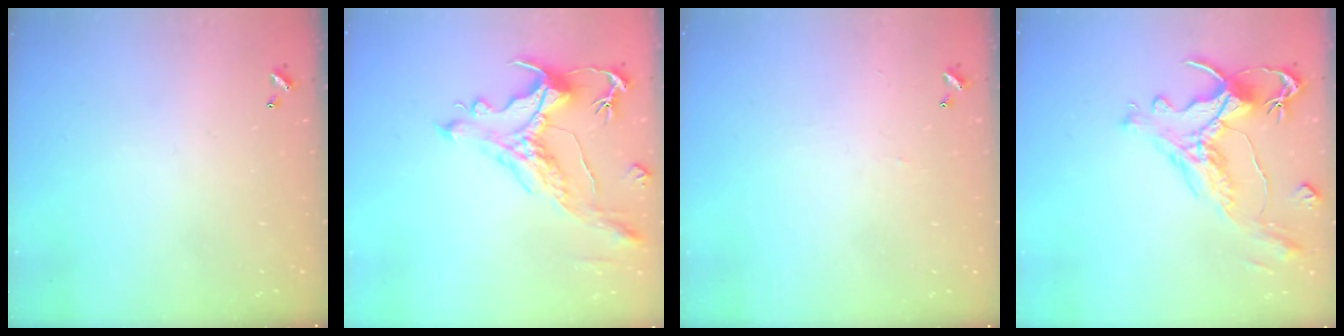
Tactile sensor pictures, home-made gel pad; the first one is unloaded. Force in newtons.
{"total": 1.7, "press": 0.9, "slide": 1.4}
{"total": 0.5, "press": 0.3, "slide": 0.4}
{"total": 1.8, "press": 1.2, "slide": 1.3}